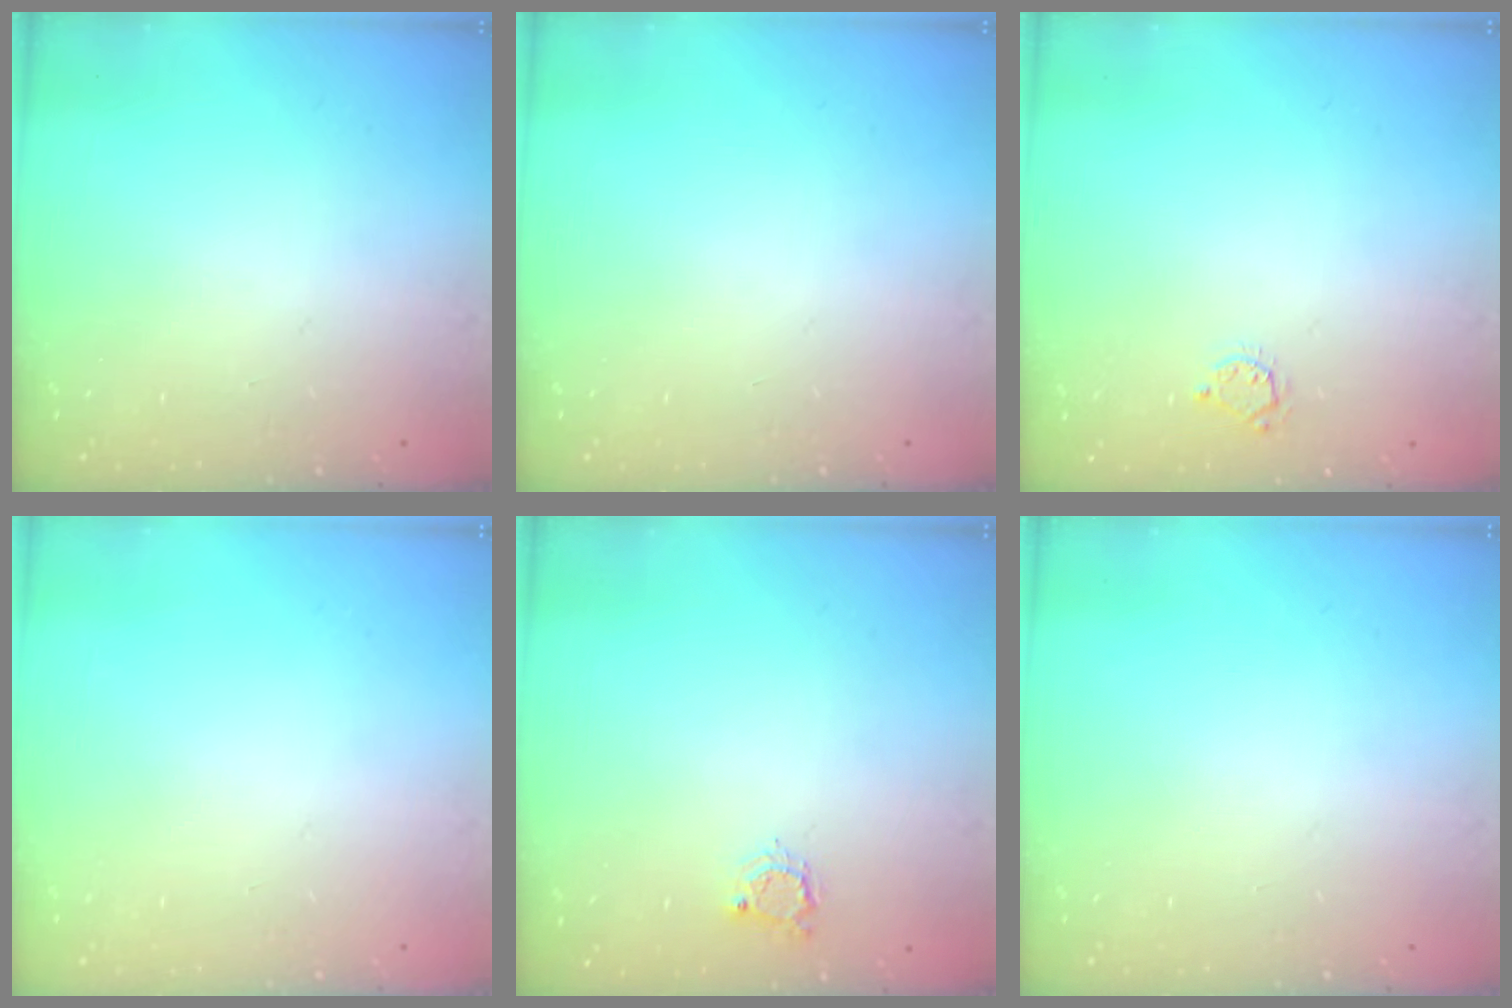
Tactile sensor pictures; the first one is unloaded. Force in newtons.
{"total": 0.0}
{"total": 3.3, "press": 3.3, "slide": 0.4}
{"total": 0.0}
{"total": 4.4, "press": 4.3, "slide": 0.2}
{"total": 0.0}